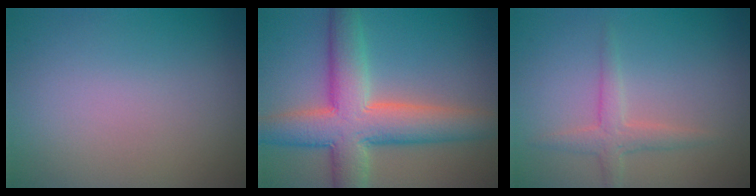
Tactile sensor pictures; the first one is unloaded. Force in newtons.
{"total": 8.8, "press": 8.8, "slide": 0.6}
{"total": 2.1, "press": 2.1, "slide": 0.1}